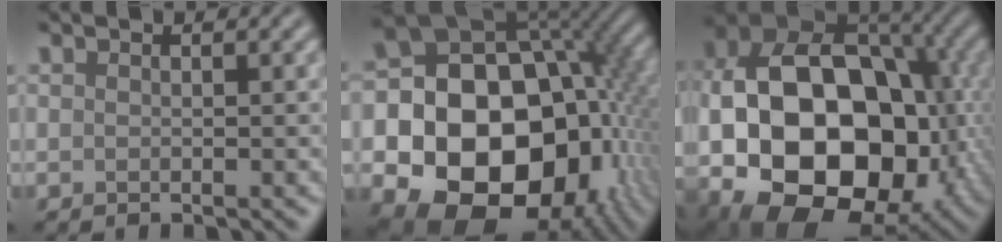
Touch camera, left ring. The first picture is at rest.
{"total": 21.8, "force": [-5.0, 17.4, 12.2], "torque": [-0.187, -0.022, -0.095]}
{"total": 20.1, "force": [-3.2, 14.1, 14.0], "torque": [-0.252, -0.017, -0.035]}